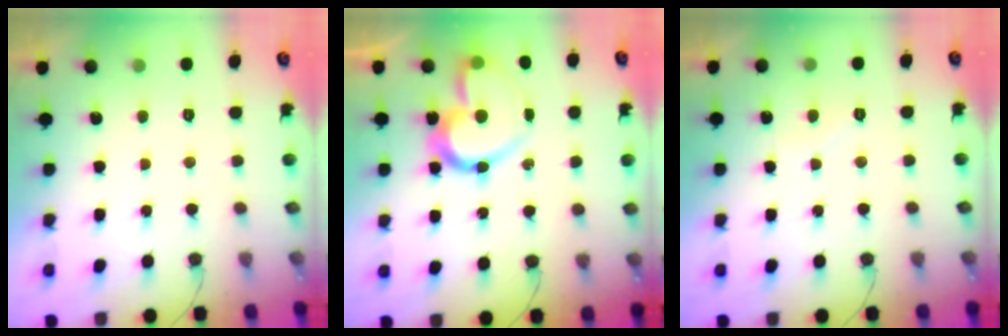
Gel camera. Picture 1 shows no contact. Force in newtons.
{"total": 18.1, "press": 18.1, "slide": 1.3}
{"total": 4.3, "press": 4.3, "slide": 0.3}